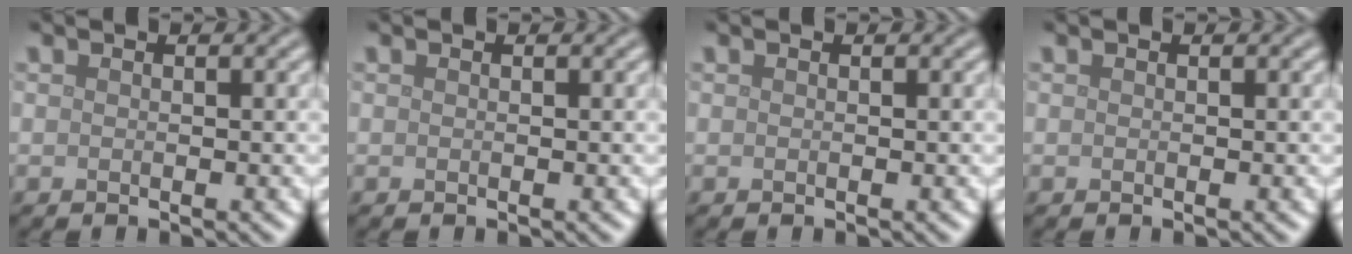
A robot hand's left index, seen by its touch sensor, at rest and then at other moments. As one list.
[{"total": 0.0}, {"total": 0.0}, {"total": 0.0}]